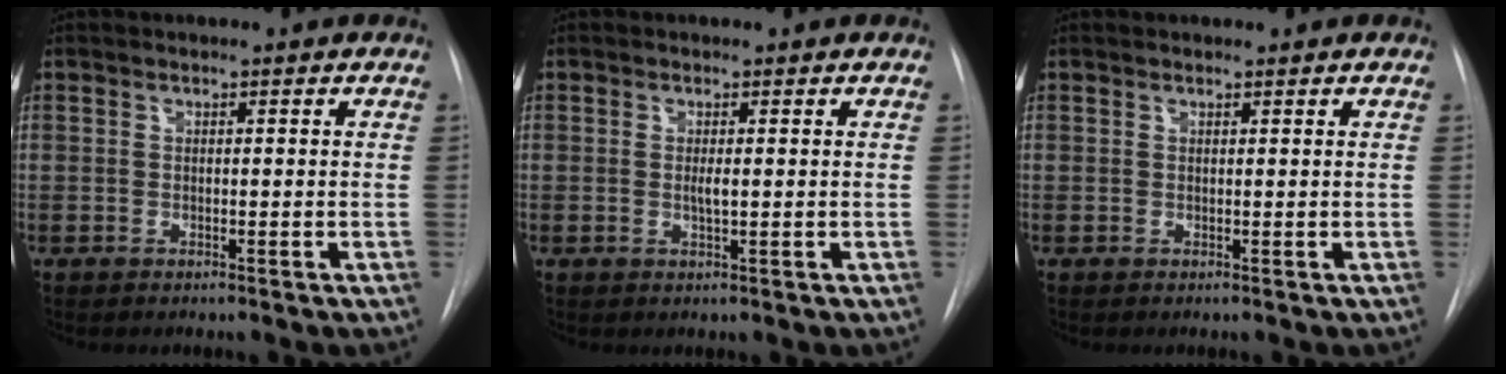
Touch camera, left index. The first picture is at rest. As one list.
[{"total": 1.2, "force": [0.2, 0.2, 1.2], "torque": [-0.027, -0.002, 0.003]}, {"total": 0.9, "force": [0.8, 0.2, 0.1], "torque": [-0.007, 0.006, 0.015]}]